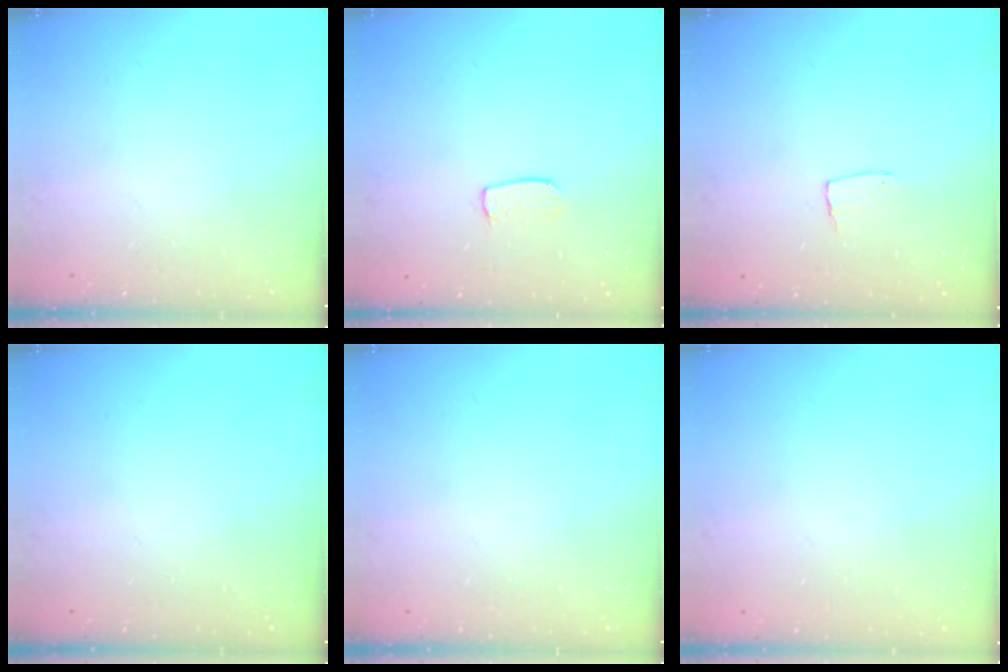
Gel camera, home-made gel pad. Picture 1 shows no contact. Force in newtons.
{"total": 5.5, "press": 5.5, "slide": 0.4}
{"total": 5.1, "press": 5.1, "slide": 0.4}
{"total": 0.0}
{"total": 0.0}
{"total": 0.0}